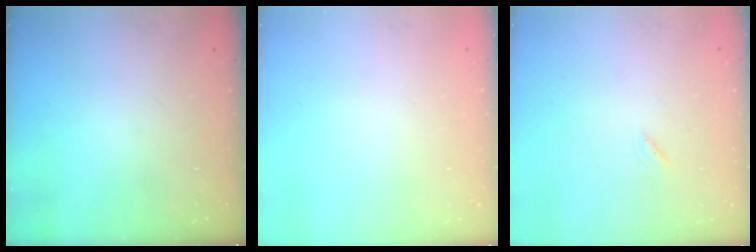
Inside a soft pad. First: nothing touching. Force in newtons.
{"total": 2.2, "press": 2.2, "slide": 0.1}
{"total": 1.2, "press": 1.1, "slide": 0.3}